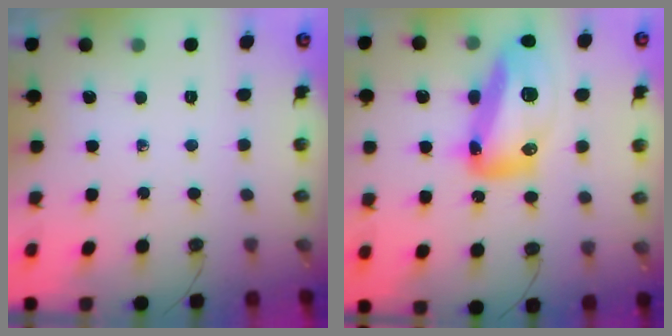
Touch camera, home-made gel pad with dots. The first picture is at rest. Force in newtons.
{"total": 18.3, "press": 18.2, "slide": 1.6}